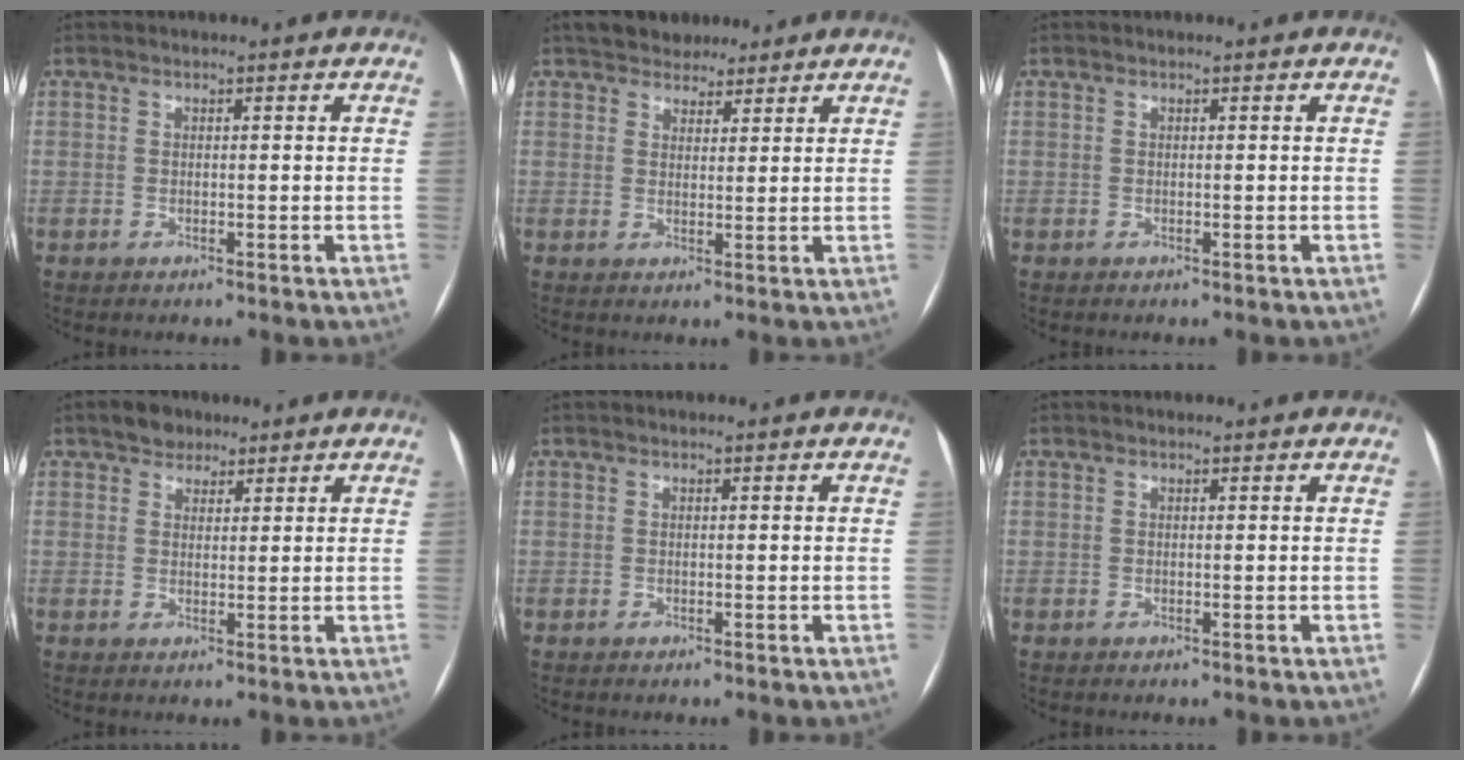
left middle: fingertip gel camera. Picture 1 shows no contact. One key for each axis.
{"total": 4.8, "fx": 4.0, "fy": 2.5, "fz": 1.0, "tx": -0.005, "ty": 0.011, "tz": 0.063}
{"total": 0.0}
{"total": 3.4, "fx": 2.5, "fy": 2.2, "fz": 0.8, "tx": -0.013, "ty": 0.011, "tz": 0.039}
{"total": 0.0}
{"total": 0.0}